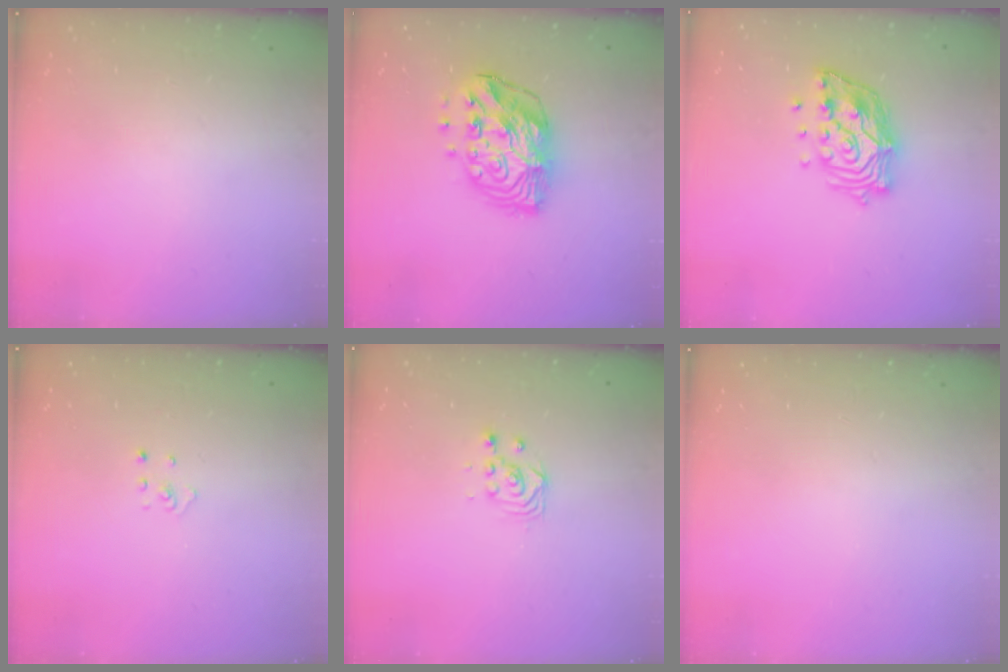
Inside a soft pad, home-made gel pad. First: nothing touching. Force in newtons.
{"total": 13.7, "press": 13.6, "slide": 1.2}
{"total": 14.3, "press": 14.1, "slide": 2.0}
{"total": 1.9, "press": 1.9, "slide": 0.1}
{"total": 3.4, "press": 3.4, "slide": 0.2}
{"total": 0.0}